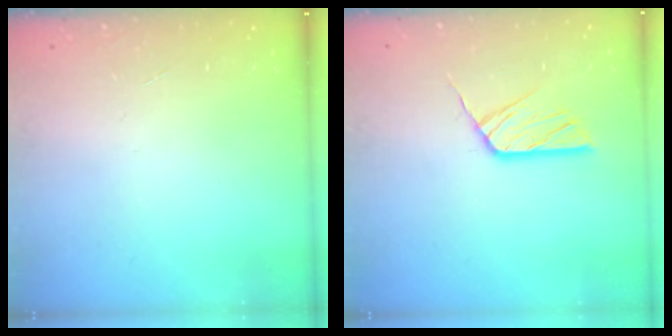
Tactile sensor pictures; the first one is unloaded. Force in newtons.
{"total": 9.9, "press": 9.9, "slide": 0.8}